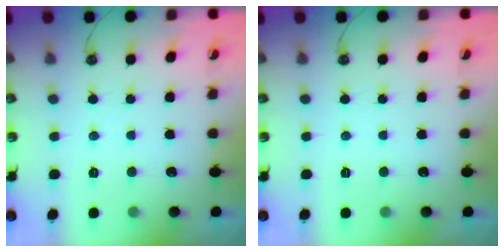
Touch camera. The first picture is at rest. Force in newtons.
{"total": 0.0}